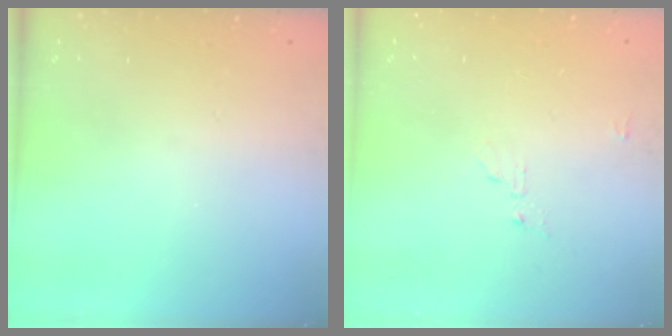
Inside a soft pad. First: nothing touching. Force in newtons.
{"total": 4.0, "press": 3.9, "slide": 0.3}